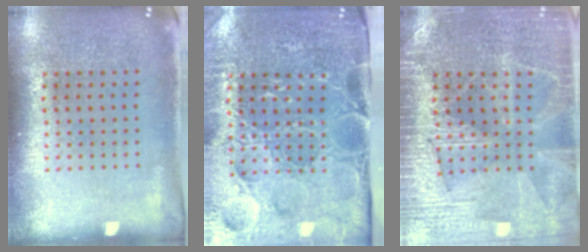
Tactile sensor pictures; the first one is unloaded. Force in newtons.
{"total": 5.0, "press": 4.1, "slide": 2.8}
{"total": 3.6, "press": 3.5, "slide": 0.6}